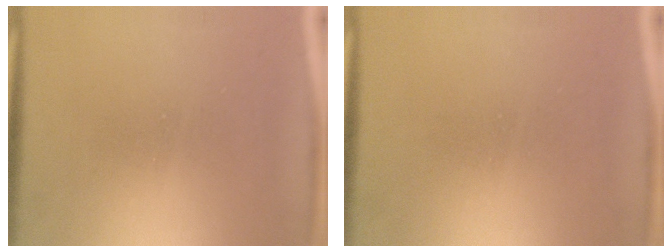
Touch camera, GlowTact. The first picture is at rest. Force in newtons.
{"total": 1.6}